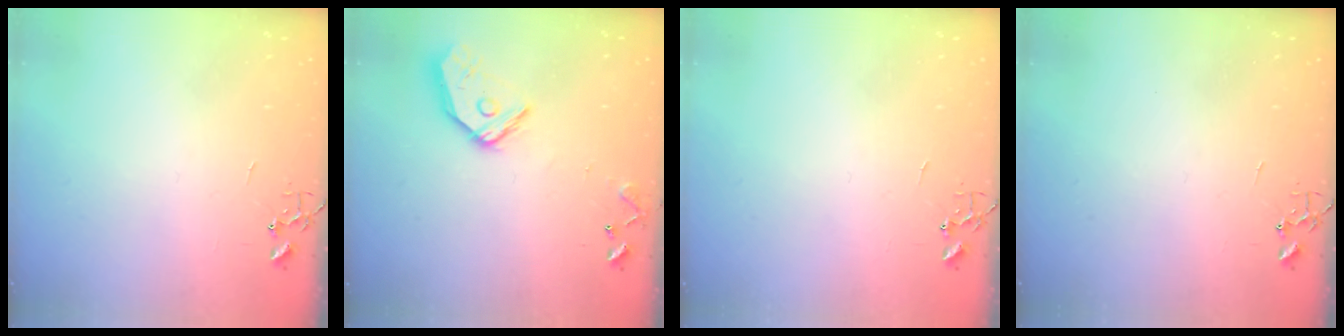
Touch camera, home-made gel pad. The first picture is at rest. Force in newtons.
{"total": 12.2, "press": 12.2, "slide": 1.1}
{"total": 0.0}
{"total": 0.0}